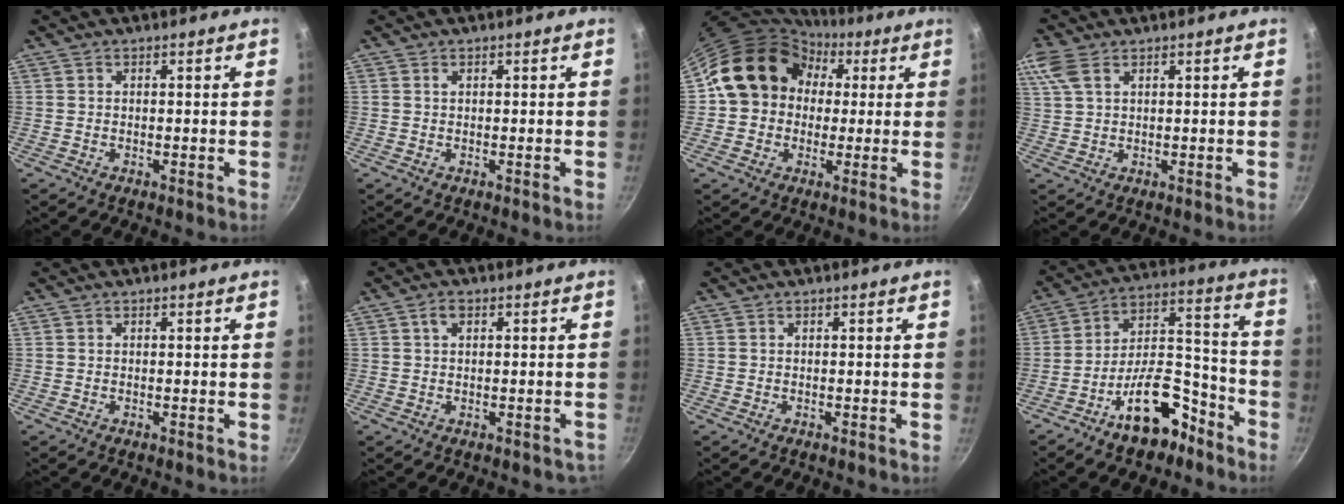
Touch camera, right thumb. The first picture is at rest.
{"total": 0.0}
{"total": 16.1, "force": [2.9, 13.7, 7.9], "torque": [-0.103, 0.037, 0.037]}
{"total": 7.1, "force": [3.7, 4.0, 4.5], "torque": [-0.106, 0.018, 0.075]}
{"total": 0.0}
{"total": 2.6, "force": [0.2, 1.9, 1.8], "torque": [-0.008, 0.012, 0.013]}
{"total": 0.0}
{"total": 15.3, "force": [-9.3, 7.6, 9.4], "torque": [-0.107, 0.105, -0.143]}